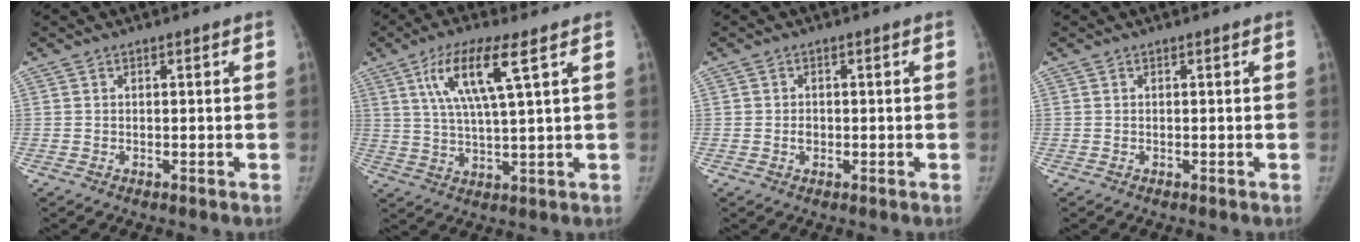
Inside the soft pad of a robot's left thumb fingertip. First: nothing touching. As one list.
[{"total": 11.0, "force": [4.7, 1.7, 9.8], "torque": [-0.206, -0.011, 0.090]}, {"total": 1.6, "force": [-0.2, 1.4, 0.8], "torque": [-0.006, 0.004, -0.003]}, {"total": 0.0}]